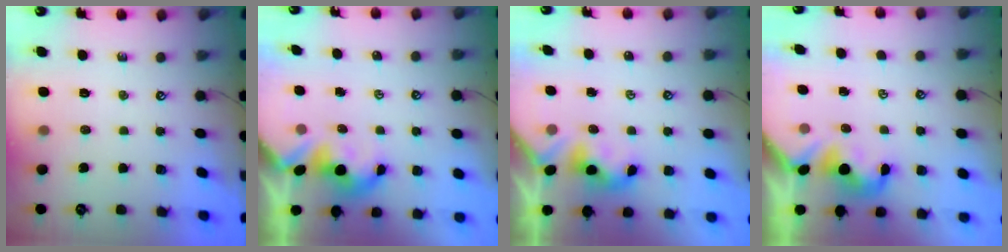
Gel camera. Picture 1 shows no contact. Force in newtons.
{"total": 2.1, "press": 2.1, "slide": 0.2}
{"total": 2.4, "press": 2.4, "slide": 0.2}
{"total": 0.9, "press": 0.9, "slide": 0.3}